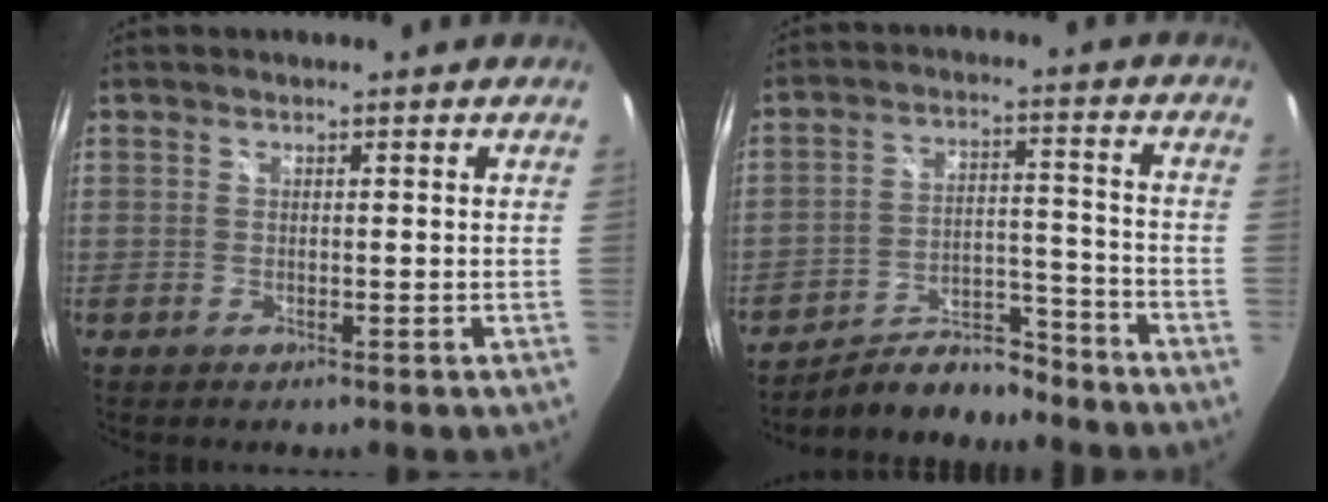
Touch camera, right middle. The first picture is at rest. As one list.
[{"total": 10.4, "force": [-9.8, 2.5, 2.1], "torque": [-0.045, 0.019, -0.154]}]